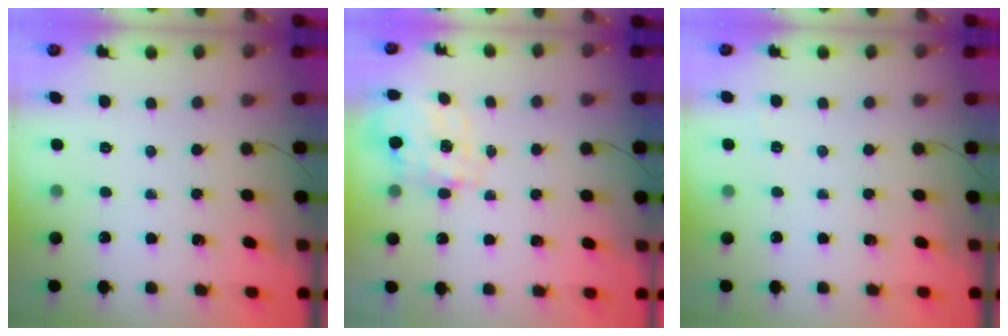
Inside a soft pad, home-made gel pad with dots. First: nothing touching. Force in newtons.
{"total": 3.8, "press": 3.7, "slide": 0.9}
{"total": 2.0, "press": 1.6, "slide": 1.2}